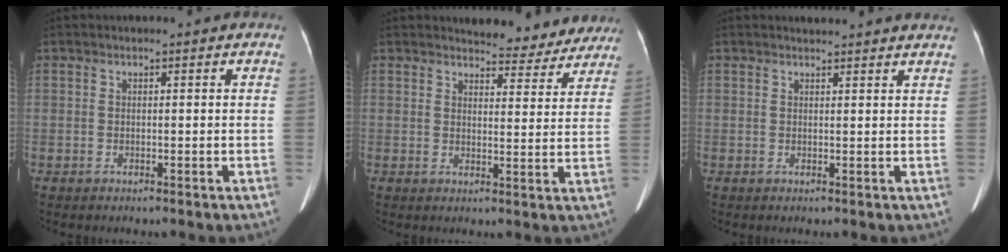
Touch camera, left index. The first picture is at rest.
{"total": 9.5, "force": [9.1, 2.5, 1.3], "torque": [0.004, -0.017, 0.092]}
{"total": 6.8, "force": [6.6, 0.4, 1.4], "torque": [-0.014, 0.010, 0.059]}